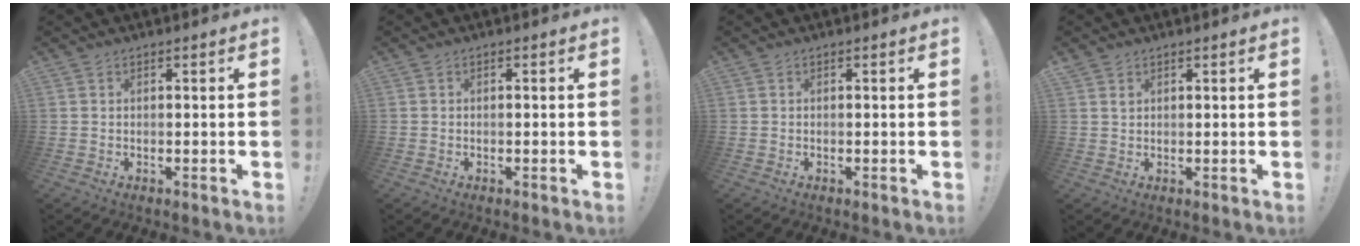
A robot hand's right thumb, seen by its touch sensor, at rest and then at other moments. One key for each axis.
{"total": 0.6, "fx": -0.5, "fy": 0.0, "fz": 0.3, "tx": -0.006, "ty": -0.001, "tz": -0.008}
{"total": 0.0}
{"total": 1.5, "fx": 1.1, "fy": 0.9, "fz": 0.3, "tx": 0.008, "ty": -0.008, "tz": 0.019}